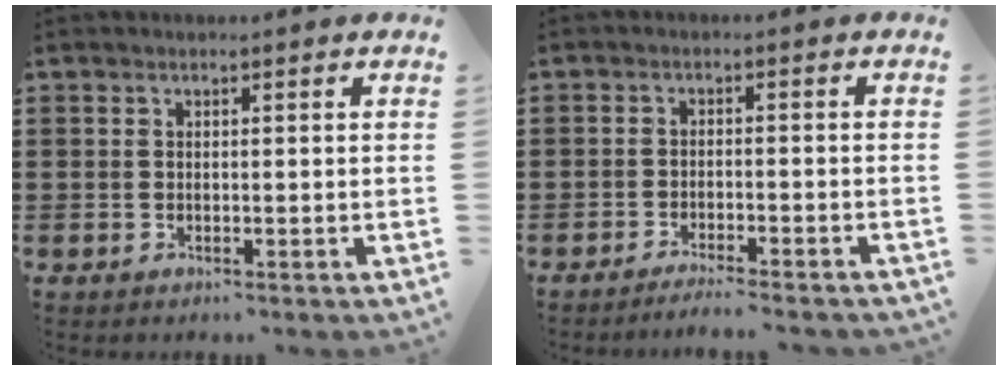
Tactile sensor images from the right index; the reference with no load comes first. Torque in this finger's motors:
{"motor_torque": [1.25, 0.89, -0.15, -0.04]}